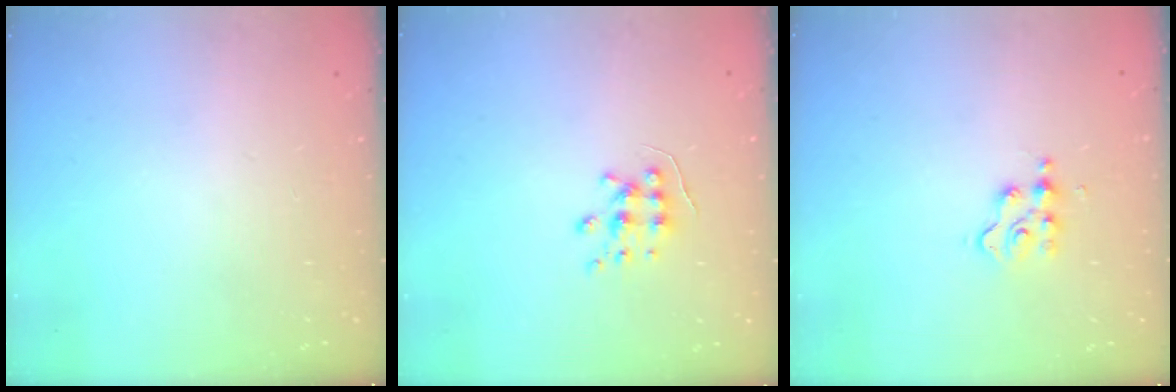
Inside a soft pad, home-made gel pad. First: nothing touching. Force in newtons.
{"total": 6.2, "press": 6.1, "slide": 0.4}
{"total": 3.3, "press": 3.3, "slide": 0.3}